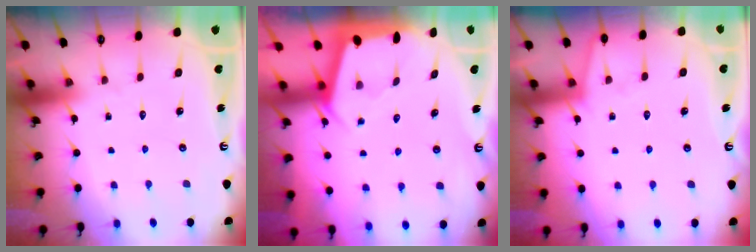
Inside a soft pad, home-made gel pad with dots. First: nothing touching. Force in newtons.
{"total": 2.1, "press": 2.0, "slide": 0.3}
{"total": 1.6, "press": 1.5, "slide": 0.3}